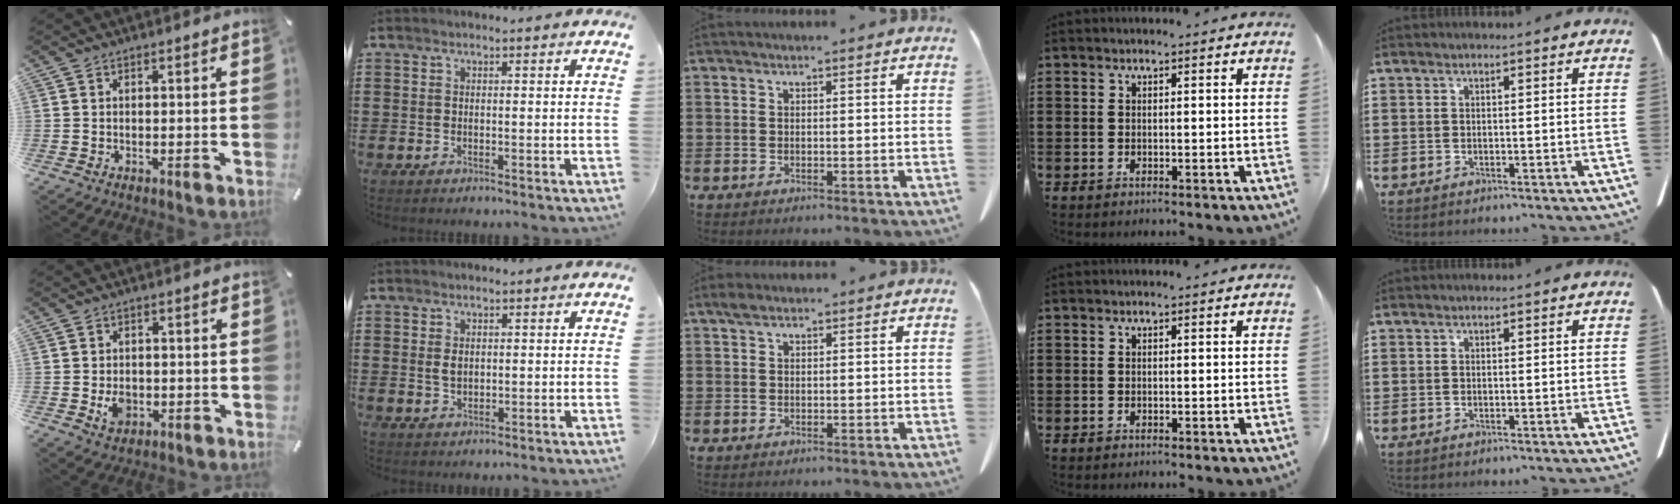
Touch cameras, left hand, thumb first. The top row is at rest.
{"thumb": {"total": 4.9, "force": [-1.0, 3.9, 2.8], "torque": [-0.037, -0.002, -0.018]}, "index": {"total": 1.9, "force": [0.5, 1.1, 1.4], "torque": [-0.032, 0.005, 0.009]}, "middle": {"total": 1.3, "force": [0.8, 0.7, 0.8], "torque": [-0.019, 0.004, 0.015]}}